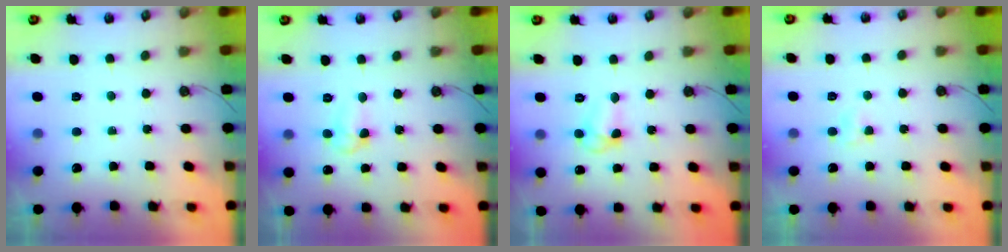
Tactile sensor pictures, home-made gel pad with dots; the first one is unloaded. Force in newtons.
{"total": 4.7, "press": 4.5, "slide": 1.1}
{"total": 7.8, "press": 7.8, "slide": 0.5}
{"total": 2.4, "press": 2.3, "slide": 0.3}